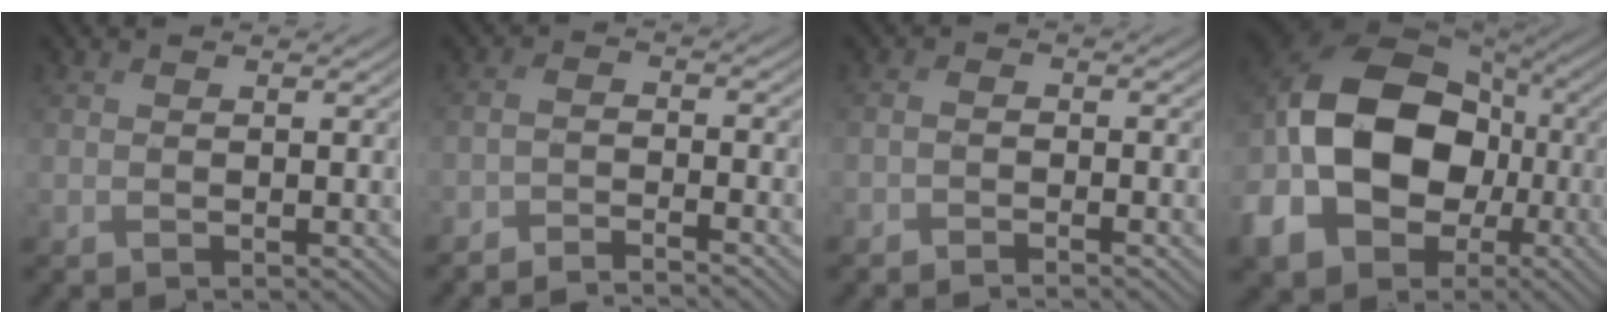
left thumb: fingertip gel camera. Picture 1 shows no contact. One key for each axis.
{"total": 3.7, "fx": -3.5, "fy": 0.3, "fz": 1.1, "tx": -0.020, "ty": 0.000, "tz": -0.071}
{"total": 1.4, "fx": -1.3, "fy": 0.3, "fz": 0.4, "tx": -0.007, "ty": 0.001, "tz": -0.031}
{"total": 17.7, "fx": -3.7, "fy": 13.1, "fz": 11.3, "tx": -0.261, "ty": -0.006, "tz": -0.087}